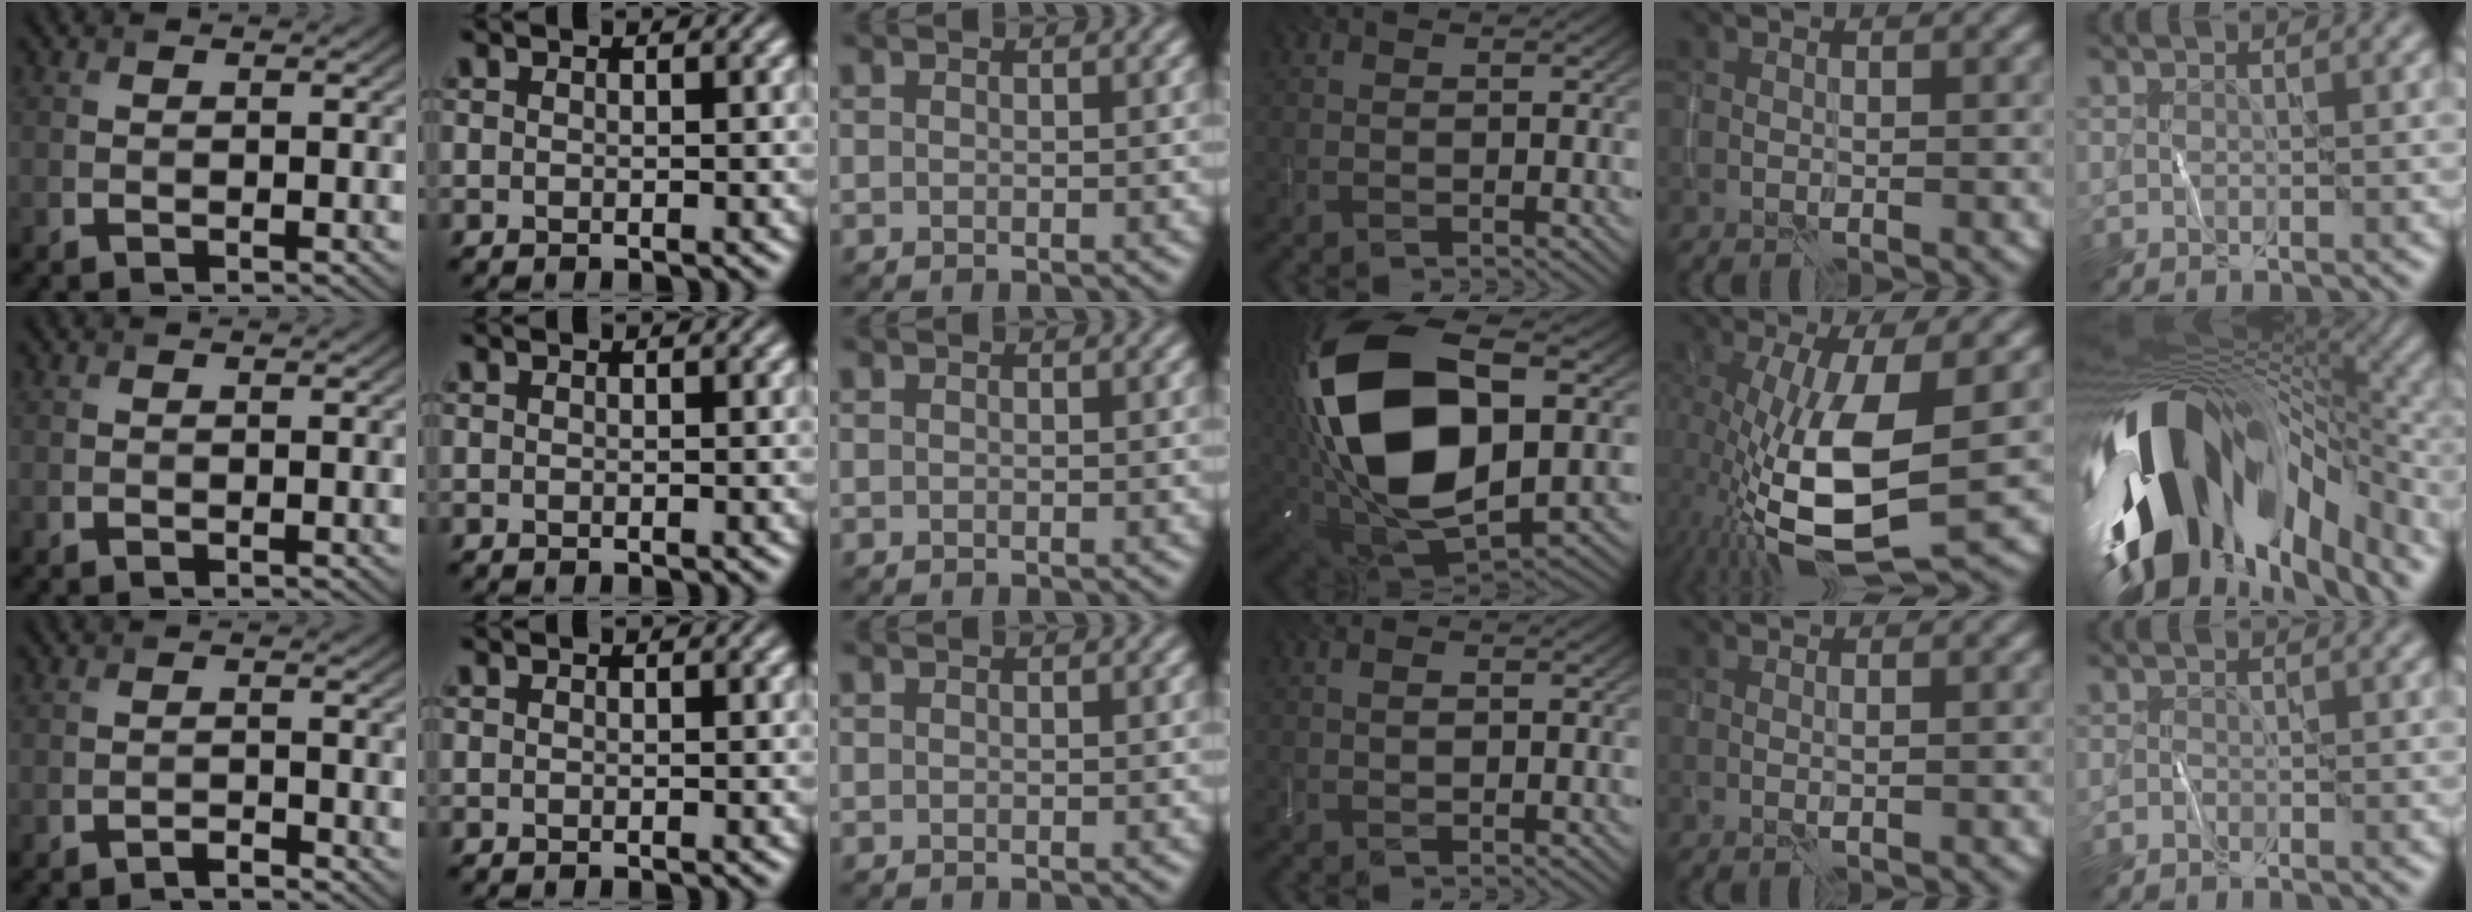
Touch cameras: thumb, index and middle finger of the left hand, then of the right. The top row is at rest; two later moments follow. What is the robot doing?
{"motion": "wipe", "object": "whiteboard"}